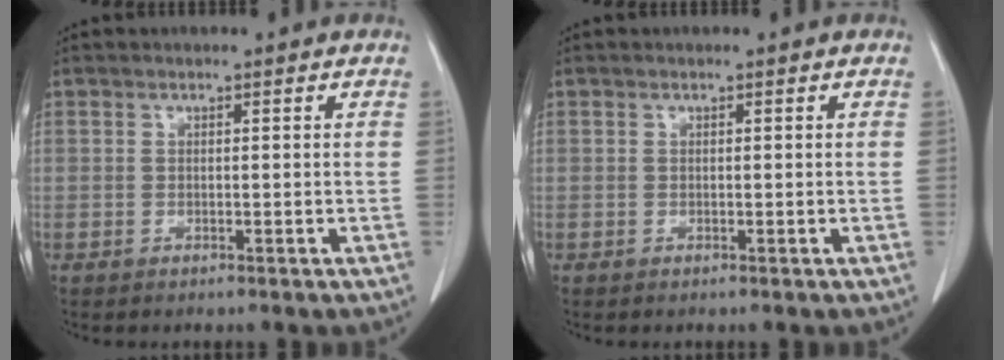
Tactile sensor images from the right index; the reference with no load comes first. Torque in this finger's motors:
{"motor_torque": [0.00, 0.00, 0.00, 0.00]}